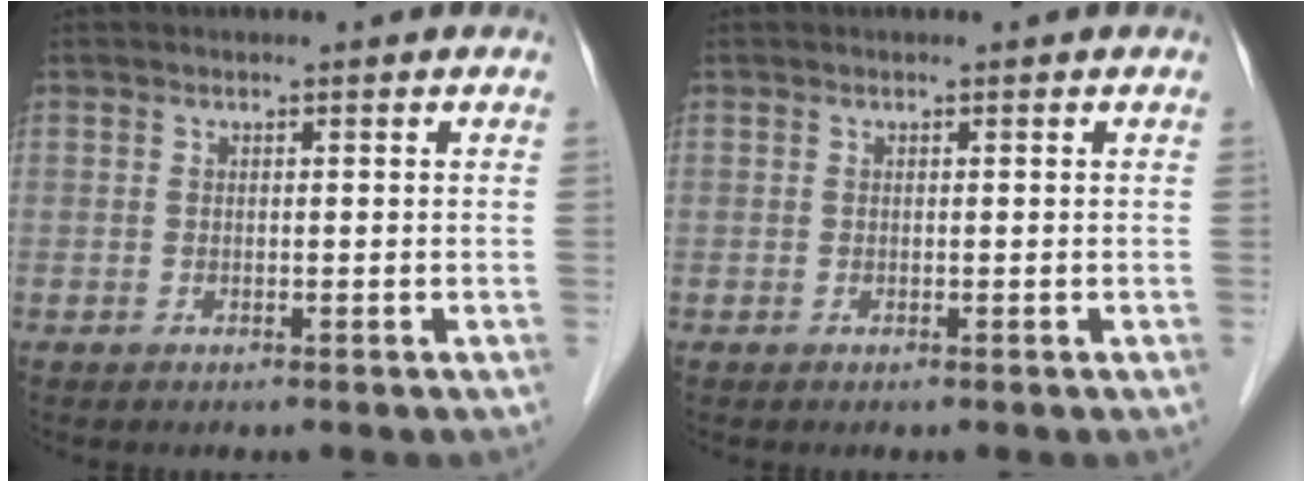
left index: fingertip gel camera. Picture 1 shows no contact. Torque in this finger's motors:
{"motor_torque": [-0.03, 0.07, 0.01, 0.00]}